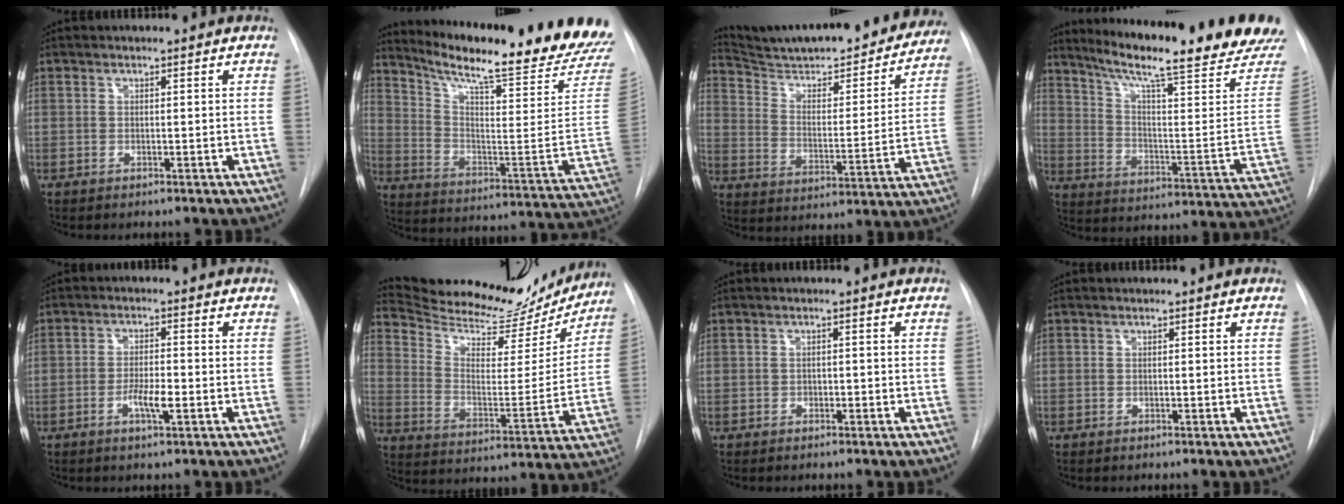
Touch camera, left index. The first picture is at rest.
{"total": 25.6, "force": [21.7, 1.4, 13.5], "torque": [-0.219, -0.088, 0.290]}
{"total": 27.1, "force": [24.4, 4.7, 10.9], "torque": [-0.165, -0.058, 0.326]}
{"total": 23.1, "force": [18.9, 0.0, 13.4], "torque": [-0.204, -0.078, 0.255]}
{"total": 4.0, "force": [-2.2, 0.6, 3.3], "torque": [-0.060, -0.005, -0.036]}
{"total": 22.6, "force": [21.3, 4.7, 6.2], "torque": [-0.096, -0.047, 0.297]}
{"total": 1.1, "force": [-1.1, 0.4, 0.1], "torque": [0.001, -0.004, -0.018]}
{"total": 0.0}